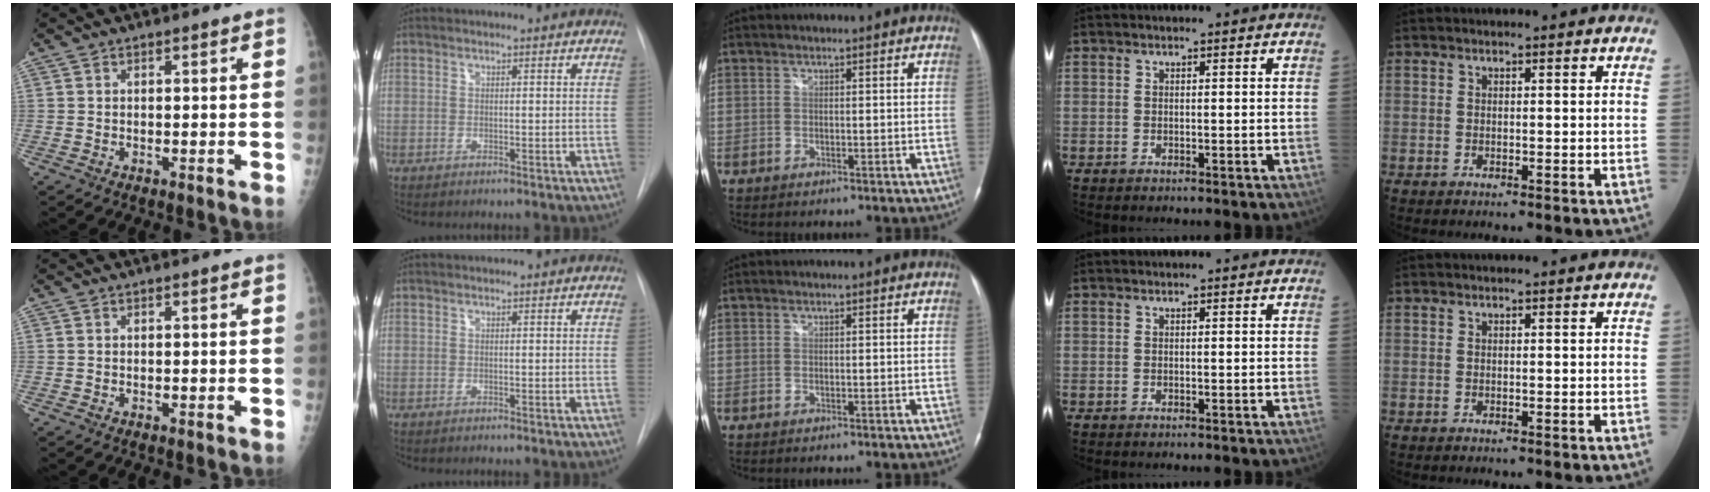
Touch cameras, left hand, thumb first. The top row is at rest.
{}